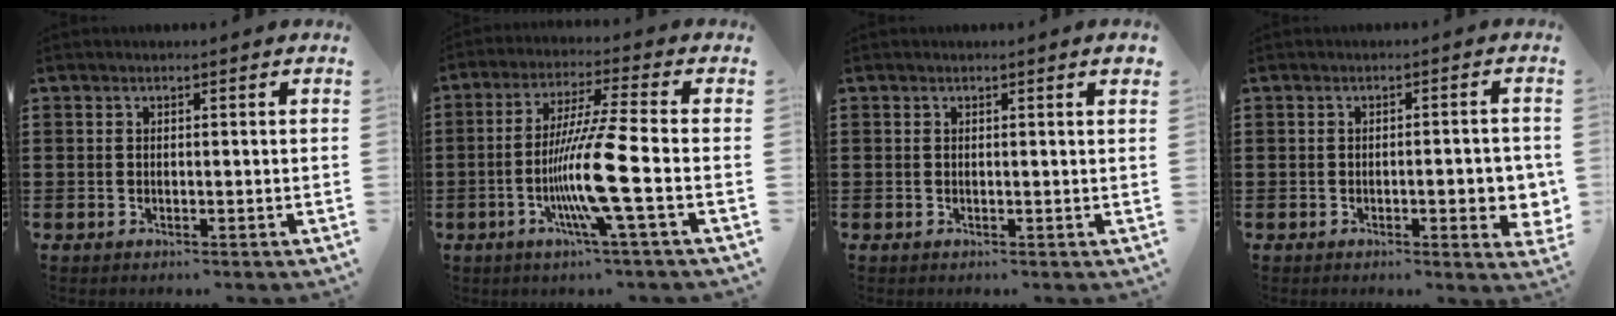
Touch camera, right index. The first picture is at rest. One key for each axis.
{"total": 10.6, "fx": -3.2, "fy": -0.6, "fz": 10.1, "tx": -0.206, "ty": -0.019, "tz": -0.070}
{"total": 0.6, "fx": 0.4, "fy": -0.1, "fz": 0.5, "tx": -0.008, "ty": 0.000, "tz": 0.006}
{"total": 4.7, "fx": -0.8, "fy": 1.2, "fz": 4.4, "tx": -0.056, "ty": -0.004, "tz": -0.016}